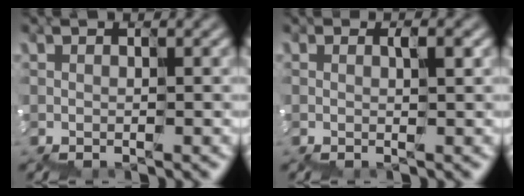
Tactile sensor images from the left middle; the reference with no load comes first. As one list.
[{"total": 0.0}]